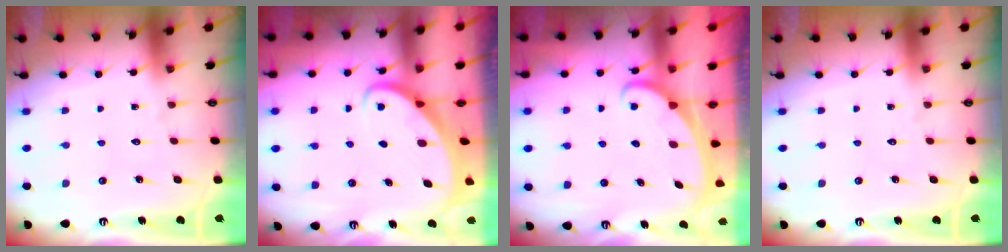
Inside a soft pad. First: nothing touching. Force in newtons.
{"total": 3.1, "press": 3.1, "slide": 0.4}
{"total": 2.0, "press": 2.0, "slide": 0.1}
{"total": 0.0}